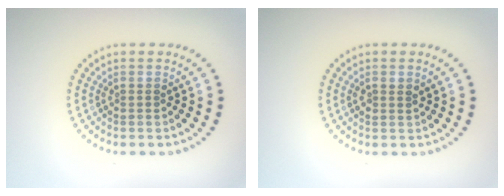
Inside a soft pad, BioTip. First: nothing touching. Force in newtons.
{"total": 1.0, "press": 0.9, "slide": 0.4}